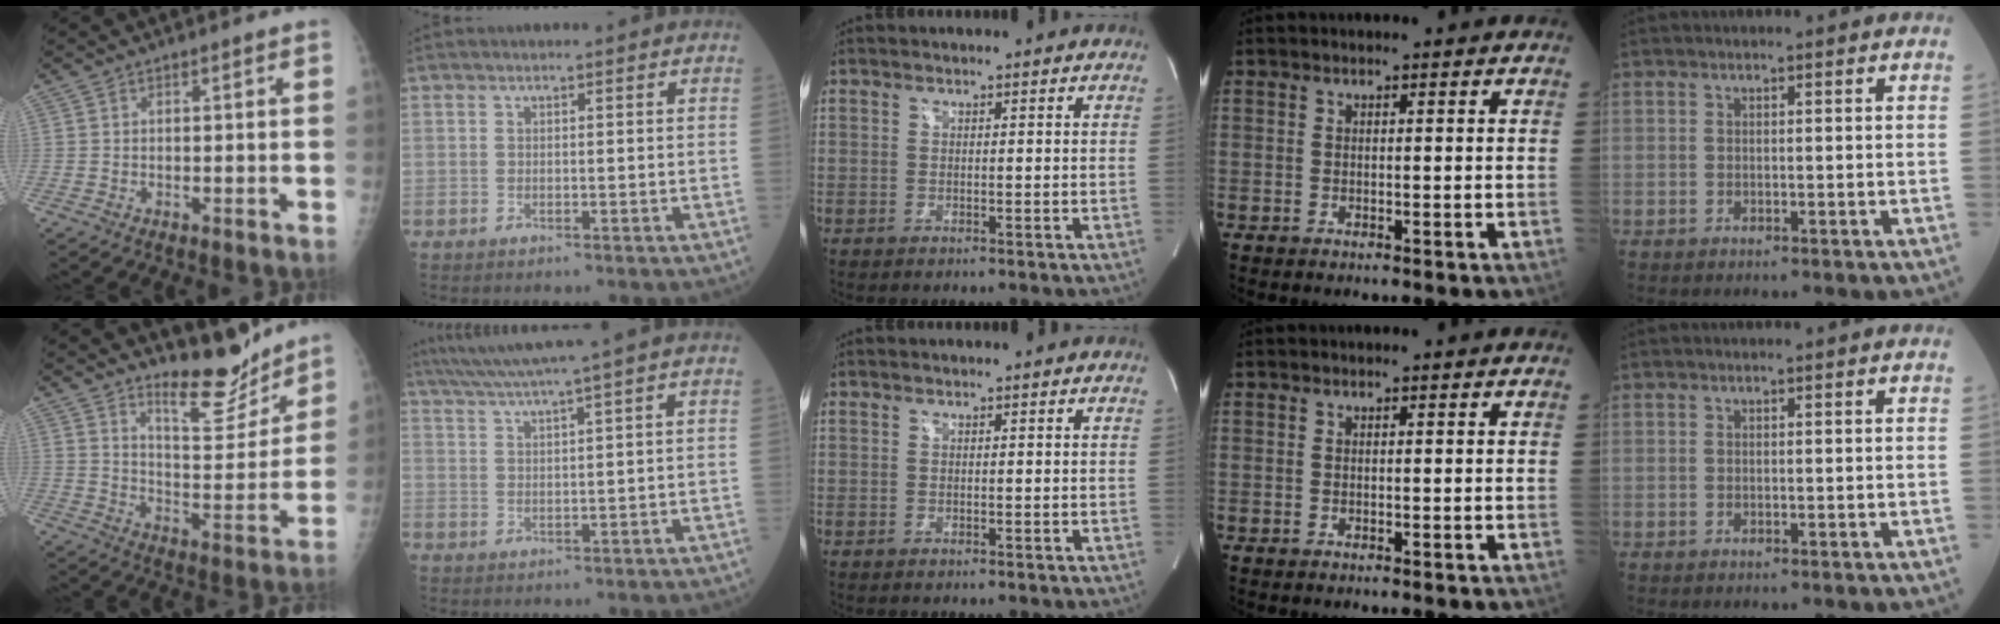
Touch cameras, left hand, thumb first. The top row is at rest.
{"thumb": {"total": 10.3, "force": [9.2, 2.6, 3.7], "torque": [-0.028, -0.083, 0.158]}, "index": {"total": 8.7, "force": [7.1, -2.2, 4.3], "torque": [-0.073, 0.019, 0.114]}}